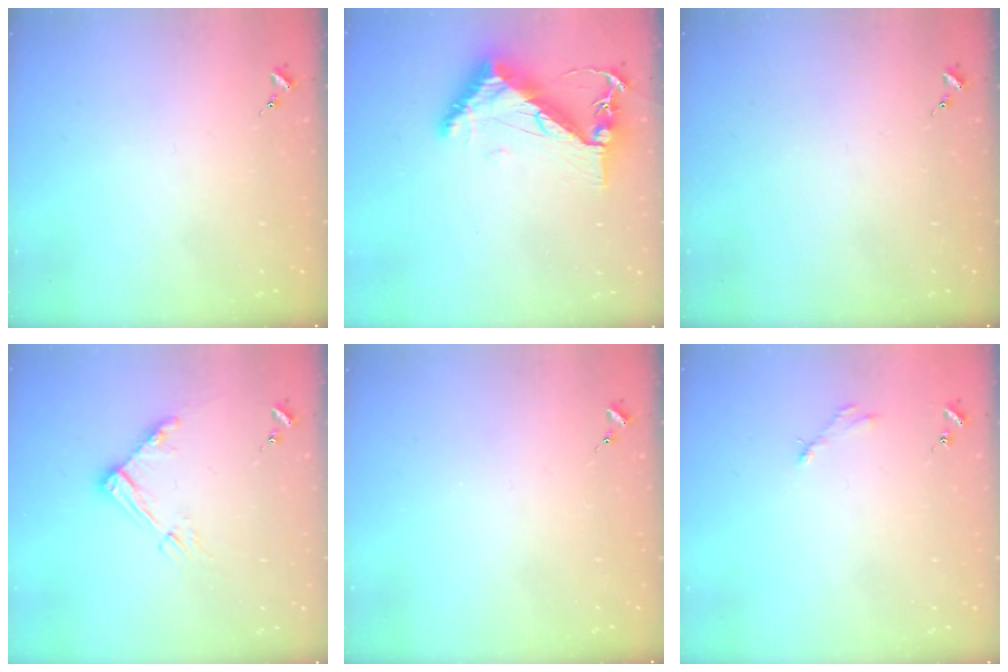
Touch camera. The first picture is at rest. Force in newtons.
{"total": 9.0, "press": 8.9, "slide": 0.6}
{"total": 0.0}
{"total": 9.8, "press": 9.8, "slide": 1.0}
{"total": 0.0}
{"total": 2.5, "press": 2.5, "slide": 0.3}